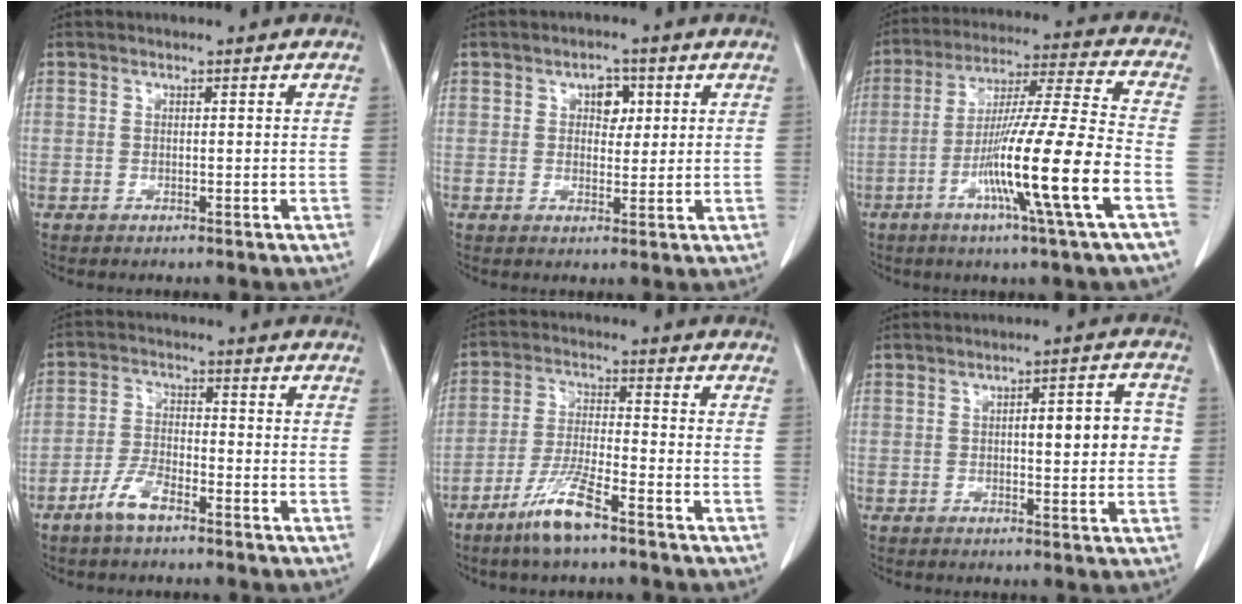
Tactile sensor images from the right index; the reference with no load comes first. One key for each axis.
{"total": 3.4, "fx": 1.2, "fy": 2.2, "fz": 2.3, "tx": -0.030, "ty": 0.007, "tz": 0.017}
{"total": 16.8, "fx": -6.1, "fy": -1.6, "fz": 15.6, "tx": -0.282, "ty": -0.015, "tz": -0.111}
{"total": 5.2, "fx": -3.6, "fy": 1.7, "fz": 3.3, "tx": -0.074, "ty": 0.001, "tz": -0.071}
{"total": 7.8, "fx": -5.4, "fy": 0.6, "fz": 5.6, "tx": -0.120, "ty": -0.013, "tz": -0.106}
{"total": 7.2, "fx": 0.4, "fy": 2.1, "fz": 6.9, "tx": -0.091, "ty": 0.022, "tz": 0.007}